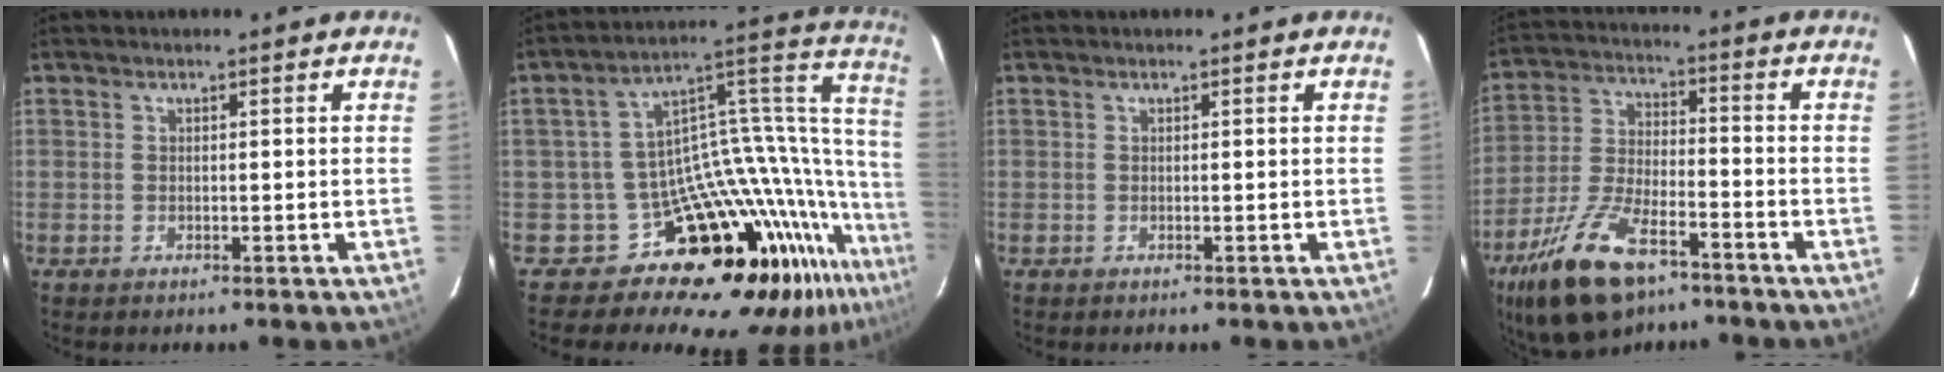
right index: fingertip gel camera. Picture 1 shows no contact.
{"total": 21.2, "force": [-14.1, 8.4, 13.4], "torque": [-0.142, 0.021, -0.239]}
{"total": 0.0}
{"total": 17.0, "force": [-11.0, 7.1, 10.9], "torque": [-0.235, -0.025, -0.200]}